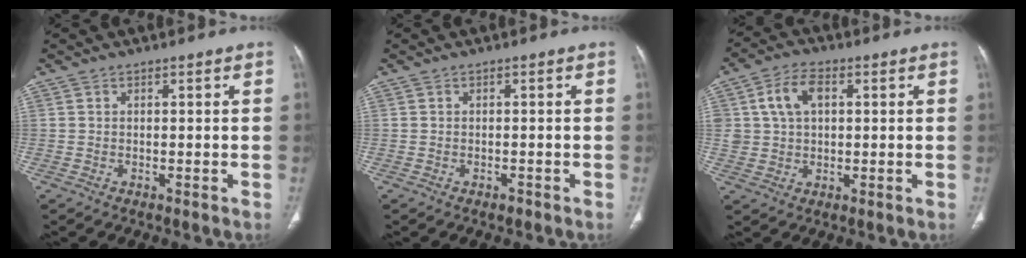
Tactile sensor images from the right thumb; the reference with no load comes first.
{"total": 1.0, "force": [-0.6, 0.6, 0.4], "torque": [-0.005, 0.002, -0.009]}
{"total": 7.7, "force": [2.0, 5.3, 5.3], "torque": [-0.088, 0.007, 0.036]}